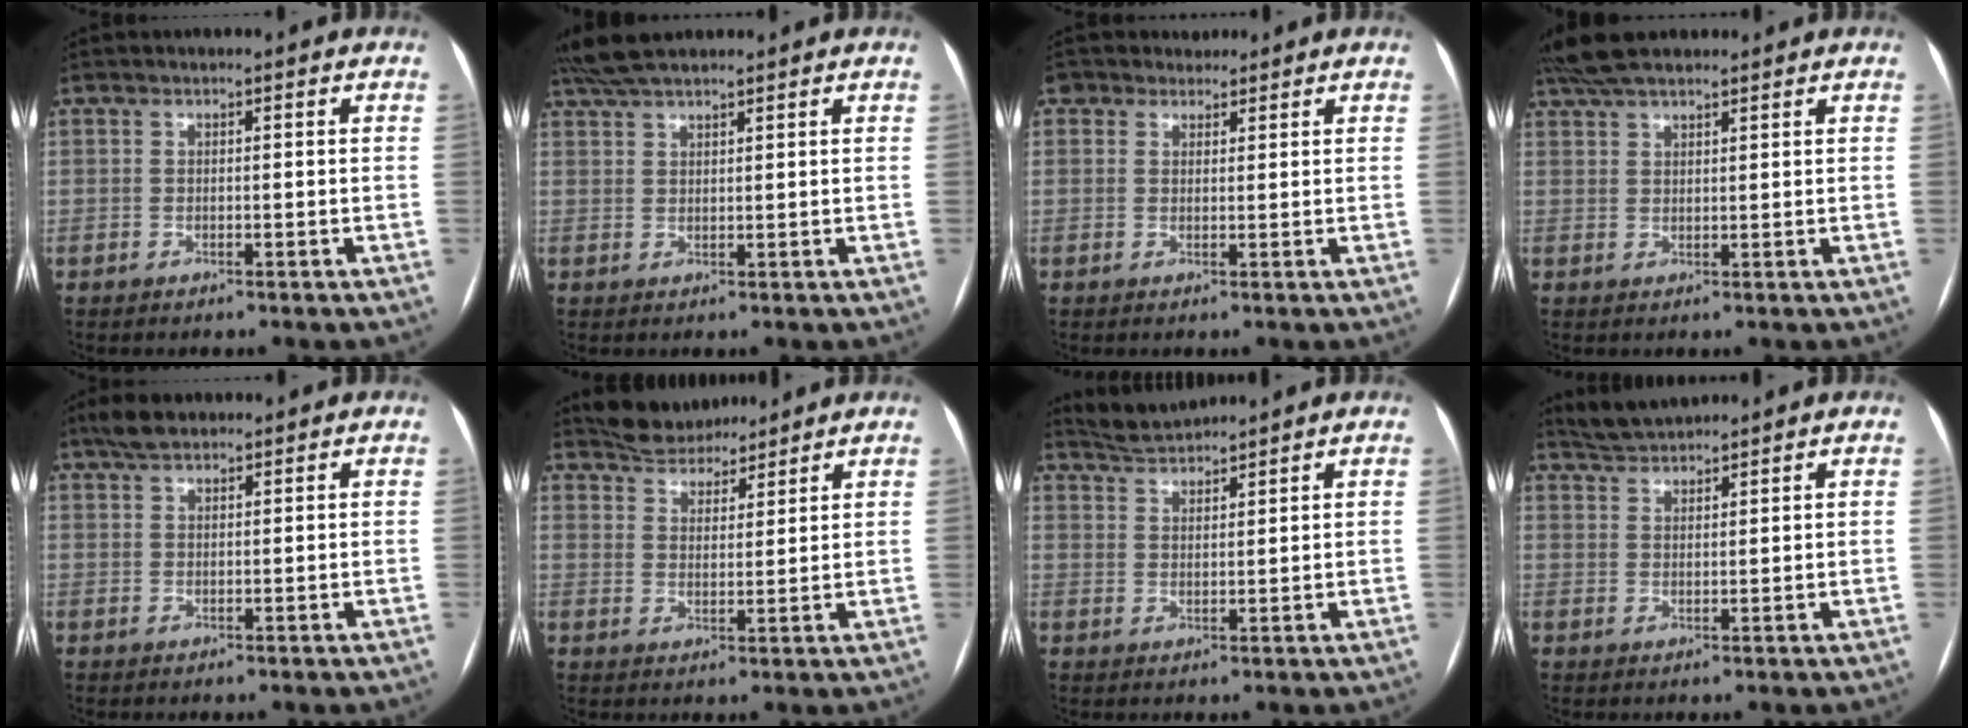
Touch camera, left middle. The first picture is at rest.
{"total": 5.9, "force": [5.2, 1.0, 2.7], "torque": [-0.057, 0.032, 0.099]}
{"total": 2.9, "force": [2.3, 1.7, -0.4], "torque": [0.009, 0.017, 0.035]}
{"total": 7.3, "force": [6.2, 1.8, 3.4], "torque": [-0.067, 0.034, 0.116]}
{"total": 3.6, "force": [2.9, 1.3, 1.7], "torque": [-0.041, 0.014, 0.053]}
{"total": 7.2, "force": [6.8, 2.3, 1.2], "torque": [-0.025, 0.012, 0.117]}
{"total": 4.2, "force": [4.2, -0.3, 0.1], "torque": [-0.014, 0.012, 0.084]}
{"total": 3.9, "force": [3.9, 0.0, 0.4], "torque": [-0.020, 0.017, 0.079]}